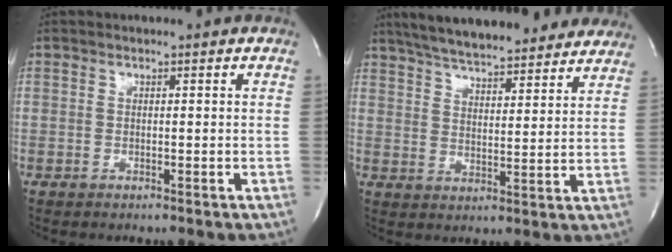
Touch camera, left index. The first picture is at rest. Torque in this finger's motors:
{"motor_torque": [0.08, -0.15, 0.56, 0.12]}